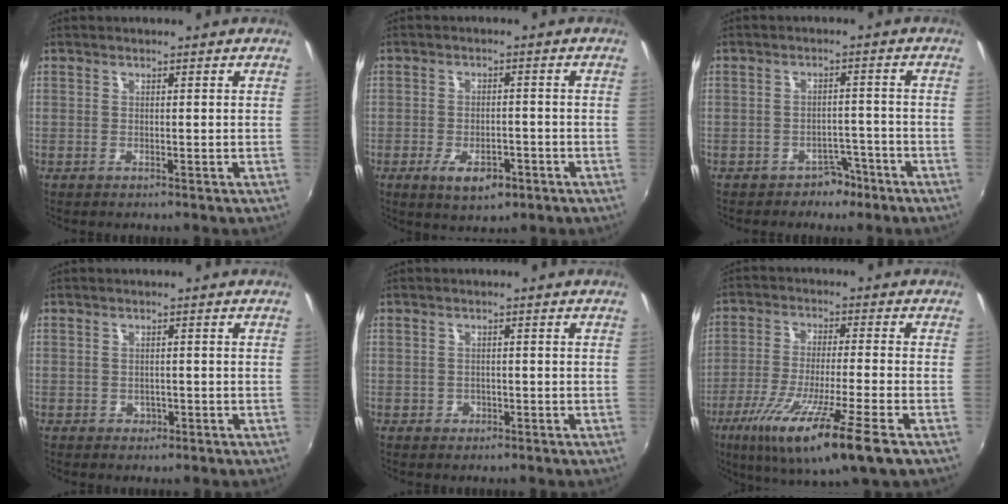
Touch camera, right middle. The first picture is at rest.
{"total": 6.3, "force": [-3.3, 3.0, 4.5], "torque": [-0.095, -0.011, -0.049]}
{"total": 3.9, "force": [-2.9, 2.4, 0.9], "torque": [-0.015, 0.011, -0.040]}
{"total": 1.3, "force": [-0.5, 1.2, 0.3], "torque": [-0.005, -0.002, -0.003]}
{"total": 1.4, "force": [-0.6, 1.3, 0.3], "torque": [-0.006, -0.002, -0.006]}
{"total": 13.8, "force": [-7.4, 0.6, 11.6], "torque": [-0.229, -0.044, -0.135]}